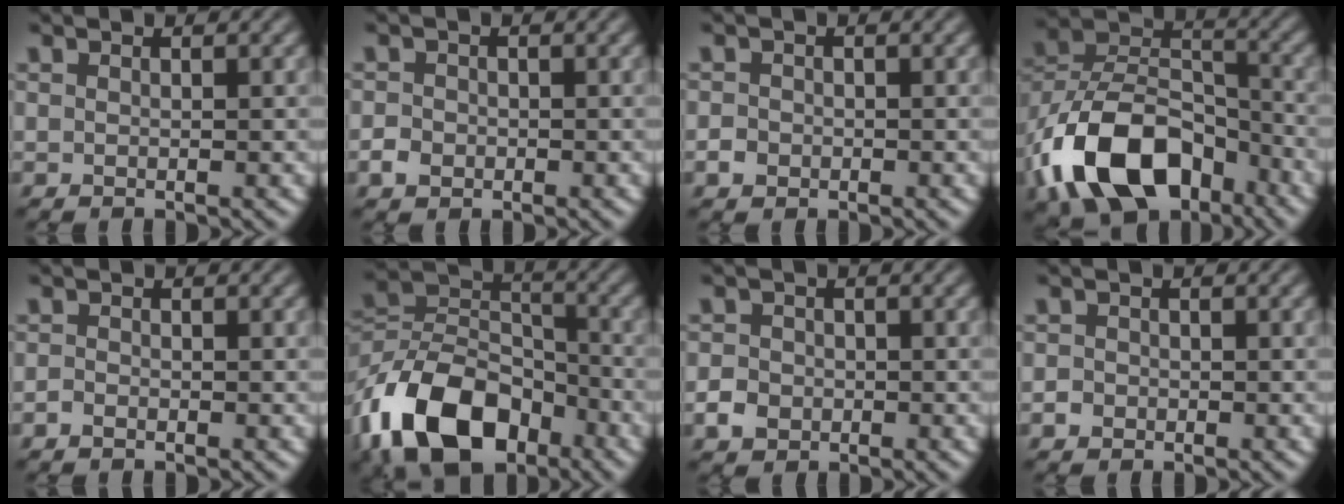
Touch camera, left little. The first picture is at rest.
{"total": 1.5, "force": [-0.7, 1.2, 0.4], "torque": [-0.003, 0.001, -0.013]}
{"total": 1.6, "force": [-0.5, 1.4, 0.4], "torque": [0.003, 0.006, -0.013]}
{"total": 13.2, "force": [-7.1, 7.7, 8.0], "torque": [-0.157, 0.009, -0.140]}
{"total": 0.7, "force": [-0.5, 0.4, 0.2], "torque": [-0.002, 0.001, -0.012]}
{"total": 13.1, "force": [-7.2, 7.9, 7.5], "torque": [-0.158, 0.007, -0.147]}
{"total": 2.1, "force": [-0.9, 1.8, 0.7], "torque": [-0.003, 0.002, -0.018]}
{"total": 1.6, "force": [-0.4, 1.5, 0.5], "torque": [0.004, 0.012, -0.019]}